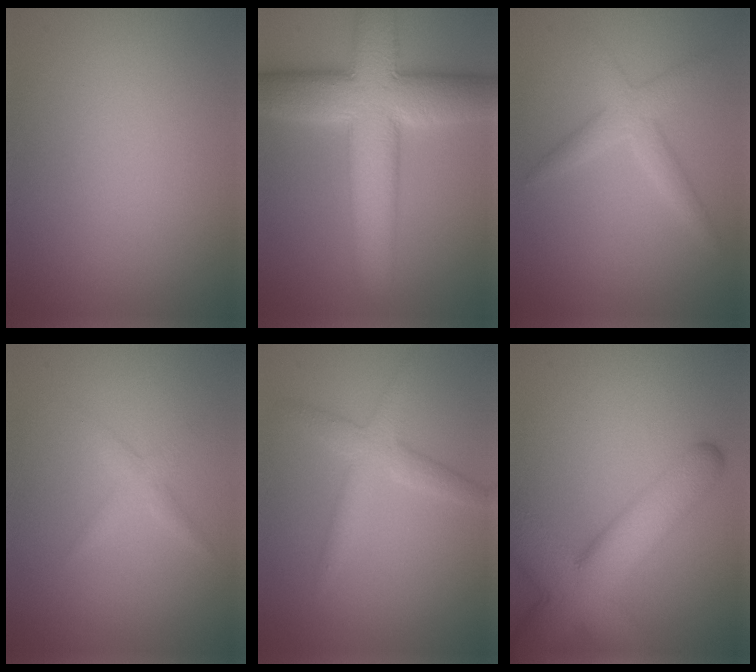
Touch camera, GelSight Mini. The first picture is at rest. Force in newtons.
{"total": 10.9, "press": 10.9, "slide": 0.4}
{"total": 1.7, "press": 1.7, "slide": 0.2}
{"total": 1.3, "press": 1.3, "slide": 0.1}
{"total": 2.9, "press": 2.9, "slide": 0.3}
{"total": 8.3, "press": 8.3, "slide": 0.4}